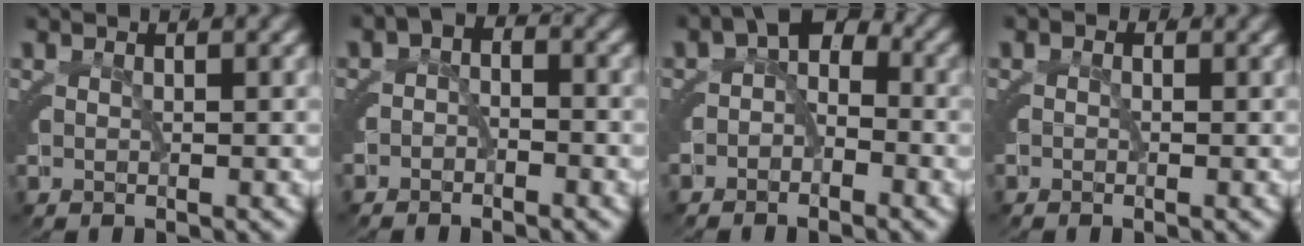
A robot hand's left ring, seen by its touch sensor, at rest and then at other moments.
{"total": 1.6, "force": [-1.0, 0.9, 0.7], "torque": [0.005, -0.006, -0.024]}
{"total": 2.0, "force": [-0.6, 1.2, 1.4], "torque": [-0.005, -0.007, -0.015]}
{"total": 0.5, "force": [-0.5, 0.0, -0.1], "torque": [0.009, -0.004, -0.012]}